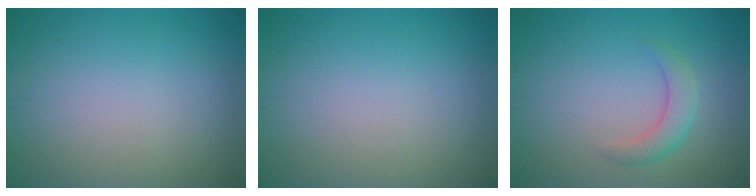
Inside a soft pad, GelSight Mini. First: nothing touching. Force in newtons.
{"total": 0.0}
{"total": 2.4, "press": 2.4, "slide": 0.2}